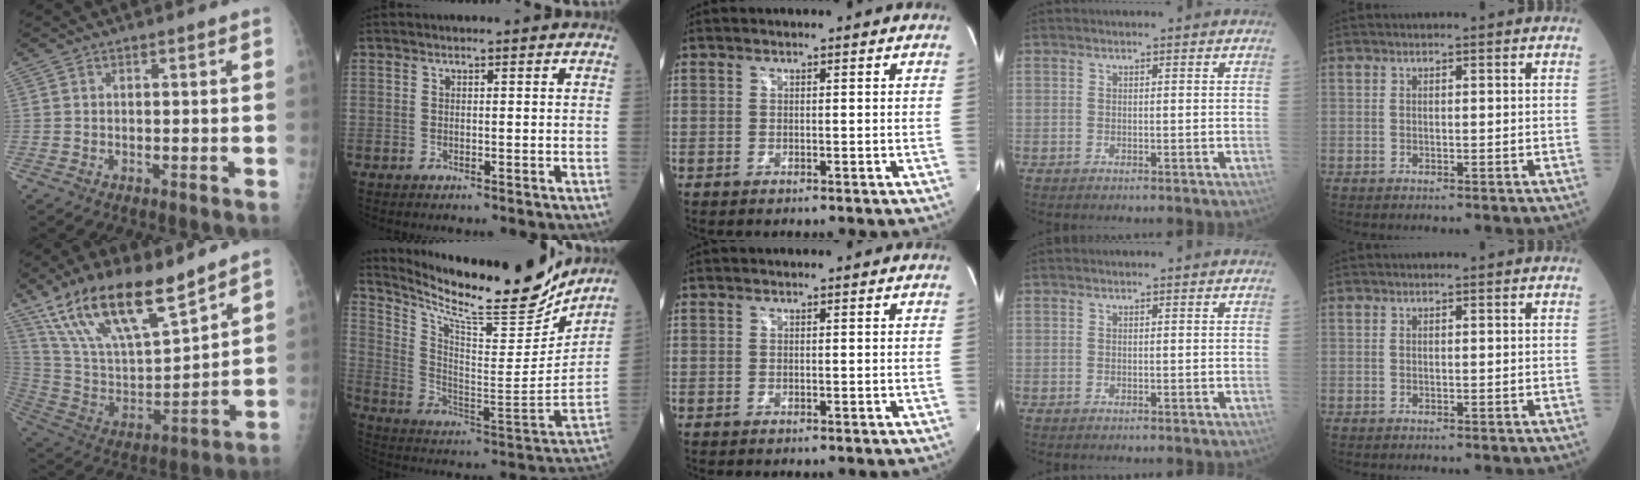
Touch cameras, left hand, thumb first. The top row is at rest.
{"thumb": {"total": 22.1, "force": [15.4, 7.1, 14.2], "torque": [-0.238, -0.058, 0.291]}, "index": {"total": 22.6, "force": [20.2, 2.1, 10.0], "torque": [-0.181, -0.058, 0.309]}}